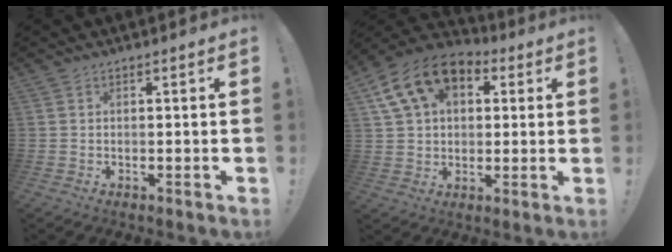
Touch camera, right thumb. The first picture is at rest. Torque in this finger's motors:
{"motor_torque": [1.95, 1.97, 0.87, 0.24, 0.12]}